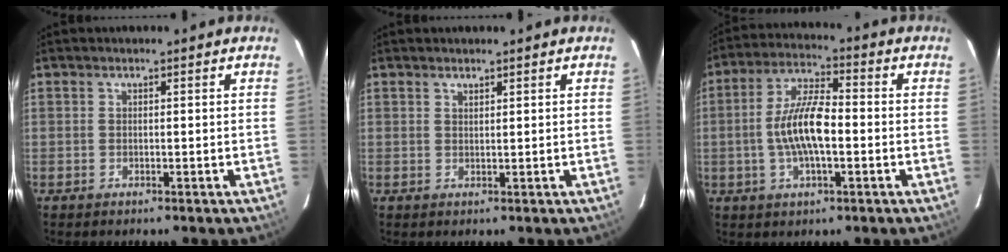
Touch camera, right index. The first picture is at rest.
{"total": 0.8, "force": [0.8, 0.2, 0.3], "torque": [-0.006, 0.001, 0.014]}
{"total": 10.4, "force": [-1.6, 3.4, 9.7], "torque": [-0.194, 0.009, -0.030]}